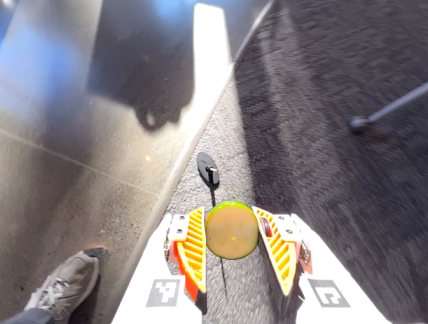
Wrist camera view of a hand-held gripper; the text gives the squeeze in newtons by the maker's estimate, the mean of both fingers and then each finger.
{"total": 9.3, "left": 9.6, "right": 8.9}